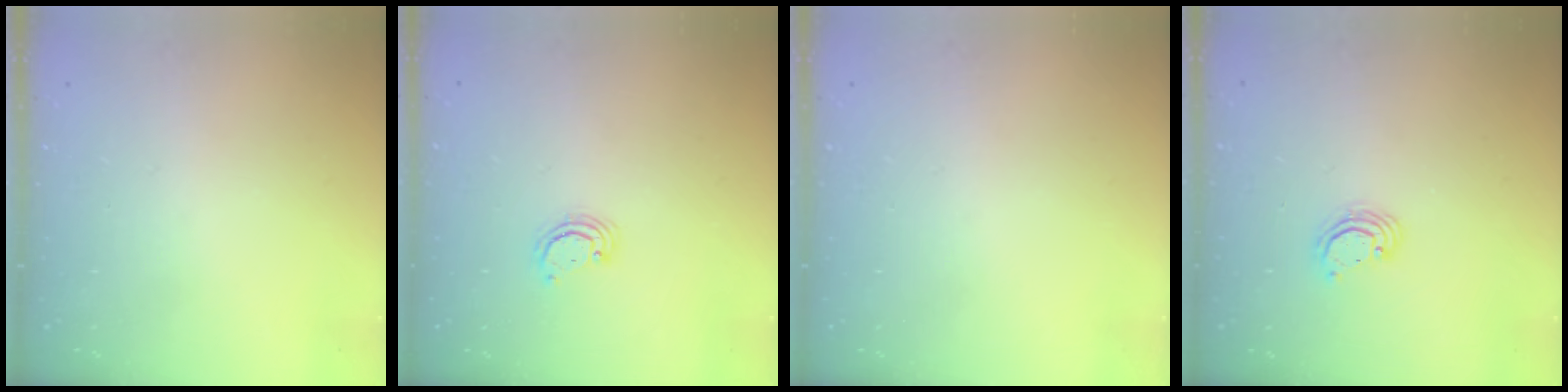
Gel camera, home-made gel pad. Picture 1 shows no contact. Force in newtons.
{"total": 2.9, "press": 2.8, "slide": 0.3}
{"total": 0.0}
{"total": 3.8, "press": 3.8, "slide": 0.2}